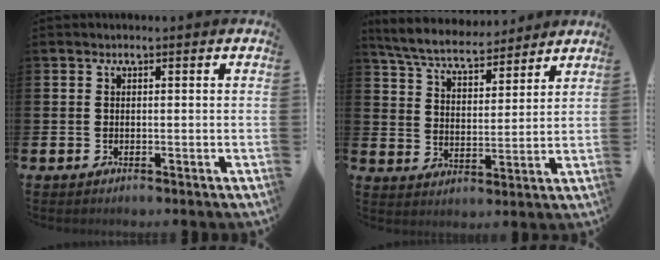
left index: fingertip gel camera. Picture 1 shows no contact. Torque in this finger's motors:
{"motor_torque": [1.08, -1.05, 0.26, -0.01]}